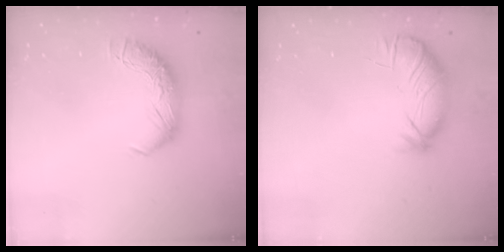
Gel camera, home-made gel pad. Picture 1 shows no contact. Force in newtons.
{"total": 3.9, "press": 3.6, "slide": 1.6}